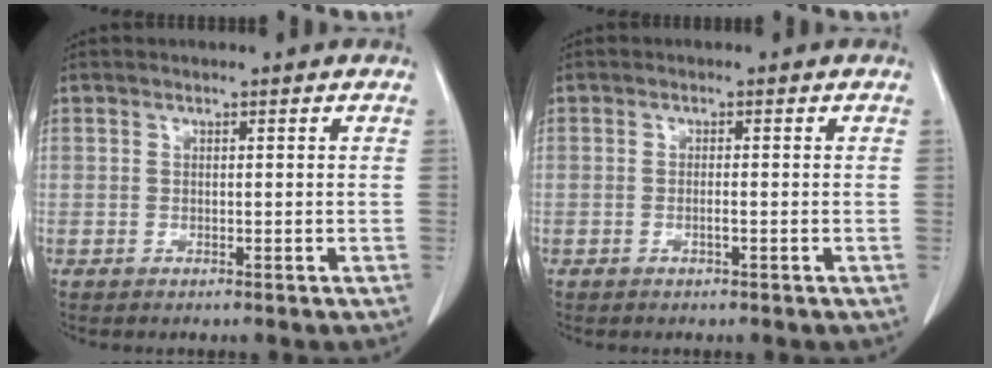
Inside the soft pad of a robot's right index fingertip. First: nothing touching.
{"total": 0.8, "force": [-0.3, 0.0, 0.7], "torque": [-0.016, 0.000, -0.005]}